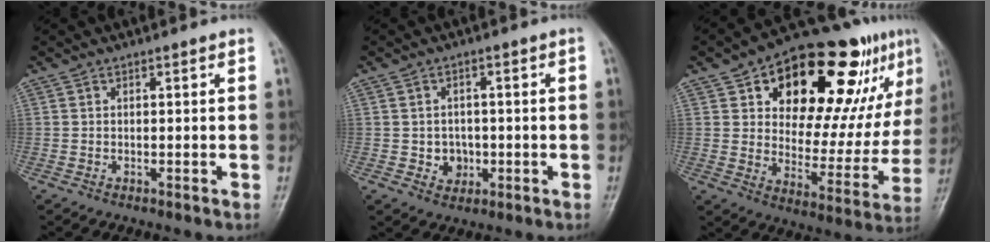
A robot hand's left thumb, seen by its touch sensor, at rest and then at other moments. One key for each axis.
{"total": 4.0, "fx": -0.8, "fy": 3.6, "fz": 1.6, "tx": -0.001, "ty": 0.006, "tz": -0.008}
{"total": 26.8, "fx": 12.8, "fy": 12.9, "fz": 19.6, "tx": -0.232, "ty": -0.008, "tz": 0.197}